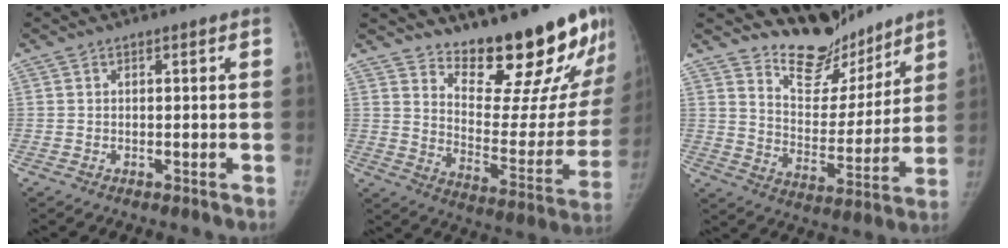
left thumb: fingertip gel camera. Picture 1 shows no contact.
{"total": 22.4, "force": [18.8, 5.8, 10.6], "torque": [-0.104, -0.161, 0.260]}
{"total": 13.5, "force": [12.2, 5.3, 2.2], "torque": [0.019, -0.106, 0.205]}